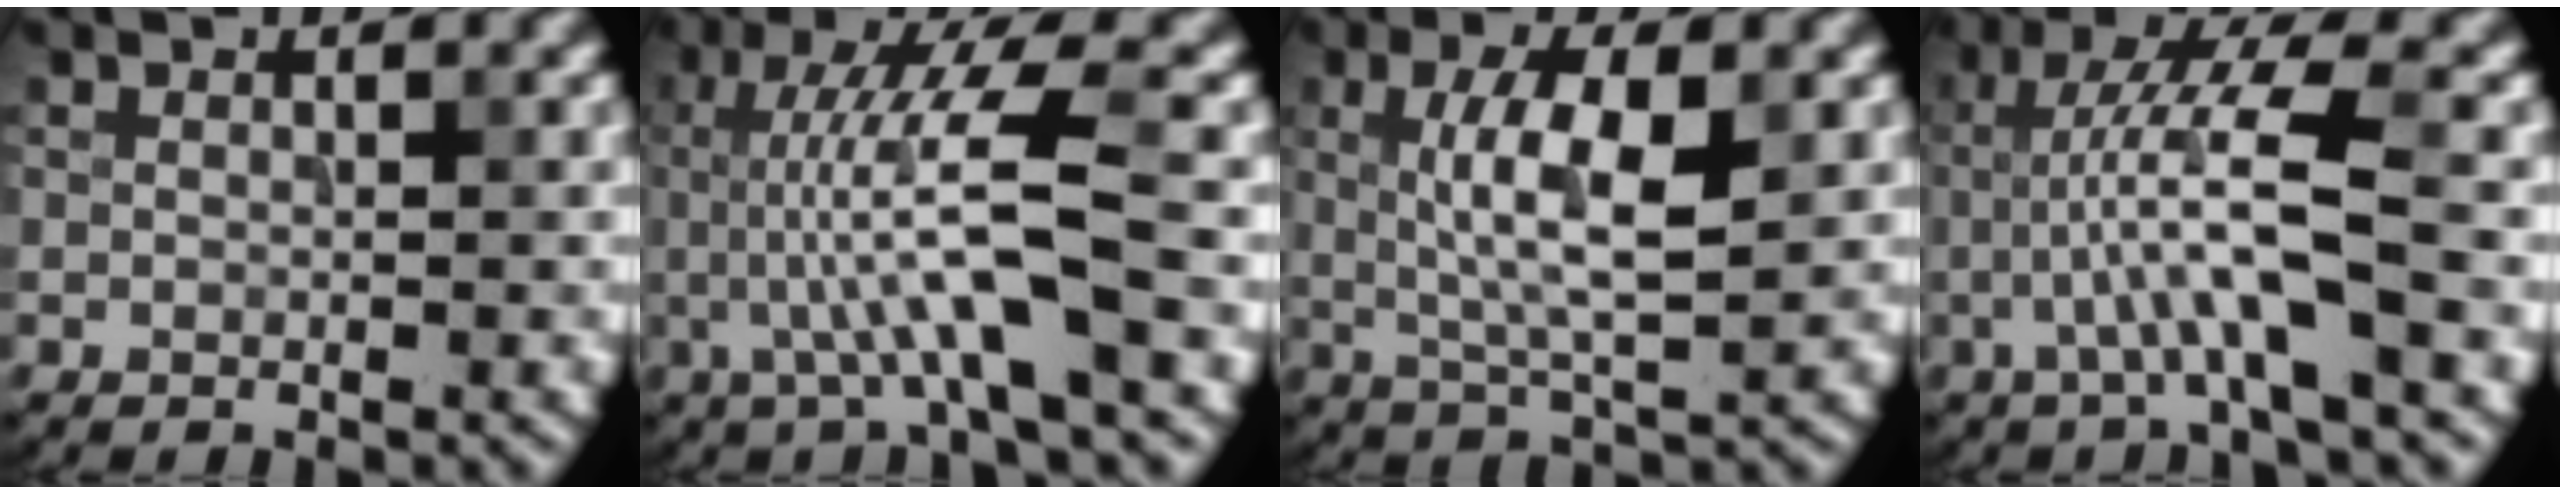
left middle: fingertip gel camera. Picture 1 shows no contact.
{"total": 7.4, "force": [-0.6, 1.2, 7.2], "torque": [-0.133, 0.007, -0.010]}
{"total": 5.9, "force": [0.9, 1.6, 5.6], "torque": [-0.107, 0.004, 0.015]}
{"total": 6.1, "force": [-1.1, 0.6, 5.9], "torque": [-0.117, 0.019, -0.022]}